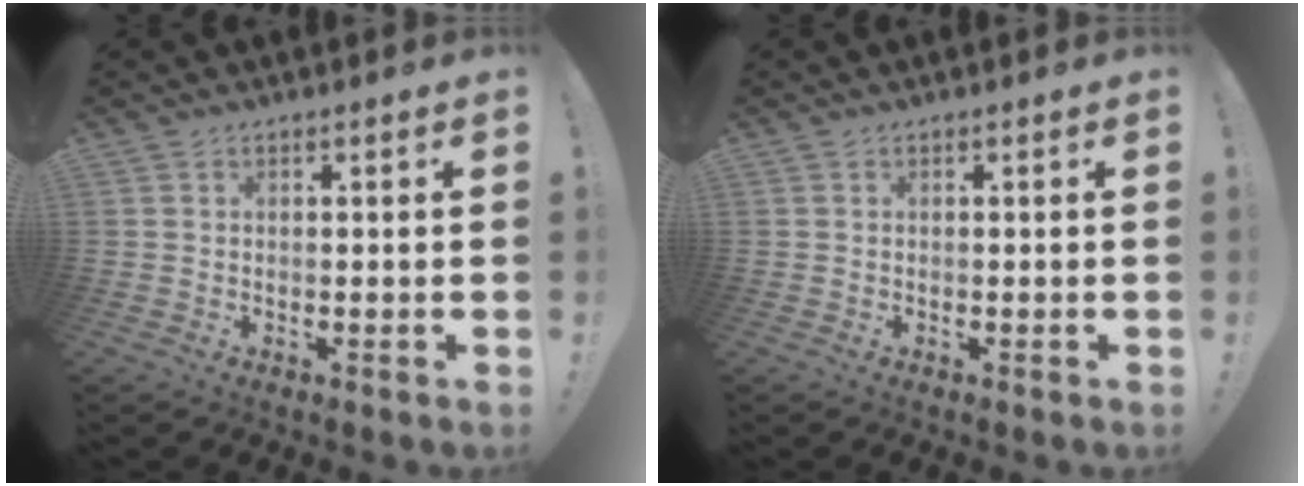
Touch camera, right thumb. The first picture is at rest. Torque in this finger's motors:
{"motor_torque": [0.00, 0.00, 0.01, -0.01, 0.00]}